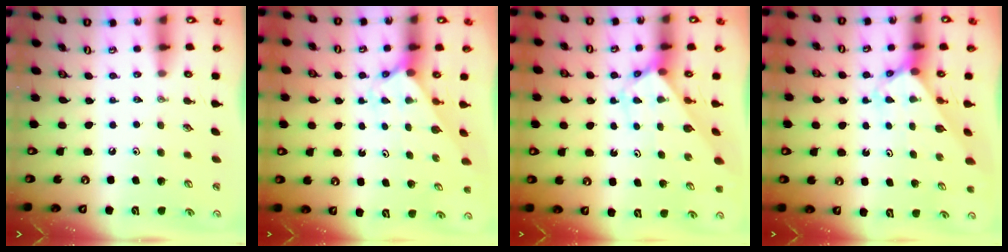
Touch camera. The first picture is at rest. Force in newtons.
{"total": 2.0, "press": 2.0, "slide": 0.2}
{"total": 2.9, "press": 2.9, "slide": 0.1}
{"total": 2.7, "press": 2.7, "slide": 0.1}